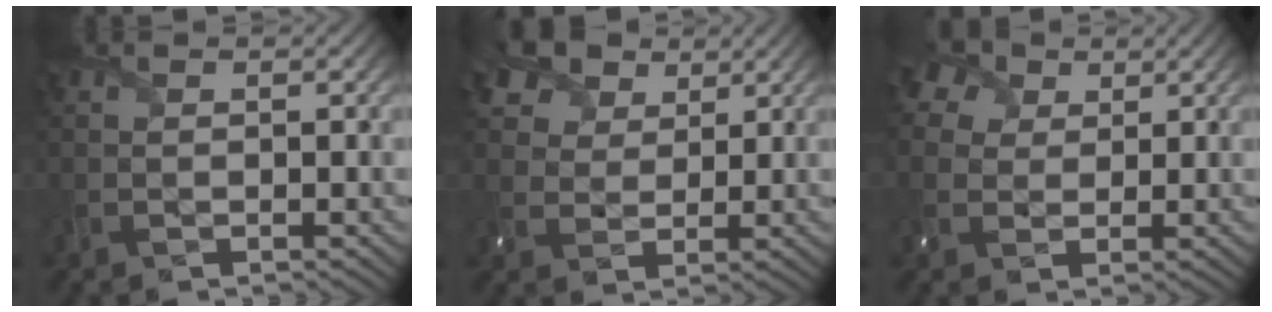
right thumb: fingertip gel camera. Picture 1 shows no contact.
{"total": 9.5, "force": [6.1, 6.1, 3.9], "torque": [-0.138, 0.007, 0.108]}
{"total": 6.7, "force": [3.2, 4.9, 3.3], "torque": [-0.099, 0.018, 0.055]}